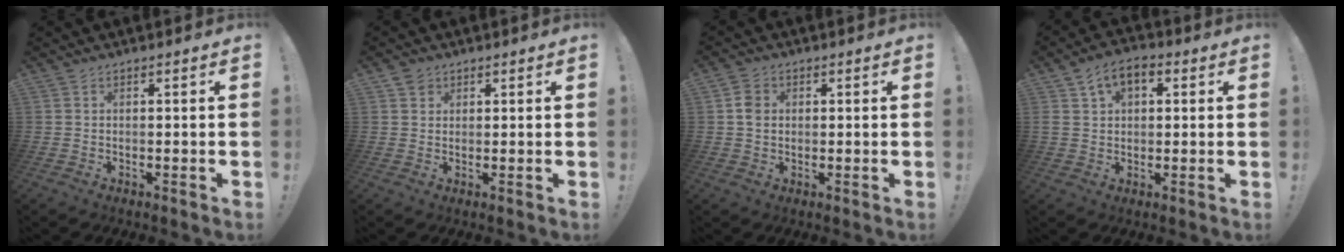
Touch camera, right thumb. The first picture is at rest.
{"total": 2.6, "force": [1.7, 1.9, 0.3], "torque": [0.002, -0.004, 0.029]}
{"total": 4.2, "force": [0.5, 3.5, 2.3], "torque": [-0.030, 0.004, 0.010]}
{"total": 7.6, "force": [2.6, 5.0, 5.2], "torque": [-0.079, 0.000, 0.051]}